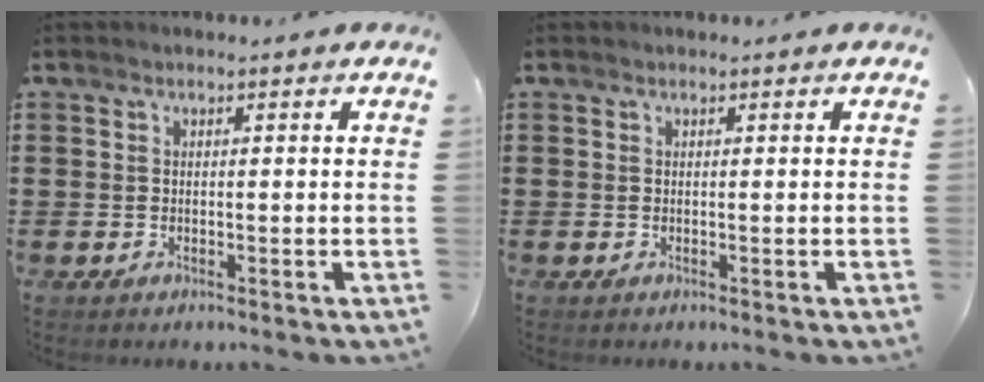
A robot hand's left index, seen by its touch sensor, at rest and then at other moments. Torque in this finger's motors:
{"motor_torque": [0.00, 0.00, 0.00, 0.00]}